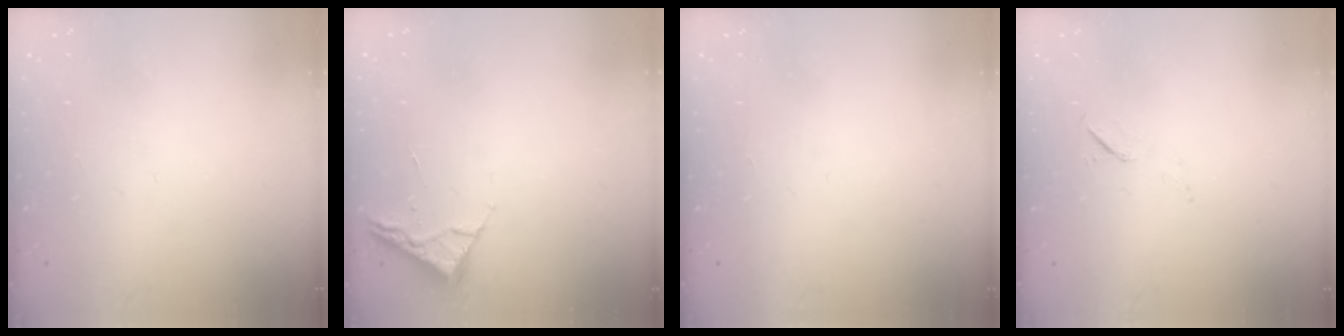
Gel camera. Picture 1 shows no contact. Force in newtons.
{"total": 2.6, "press": 2.6, "slide": 0.3}
{"total": 1.6, "press": 1.6, "slide": 0.1}
{"total": 5.0, "press": 4.6, "slide": 1.9}